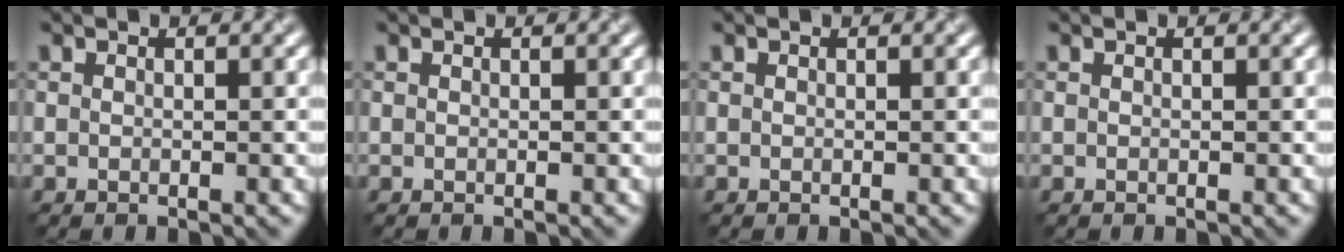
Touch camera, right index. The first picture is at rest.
{"total": 0.0}
{"total": 0.0}
{"total": 0.0}